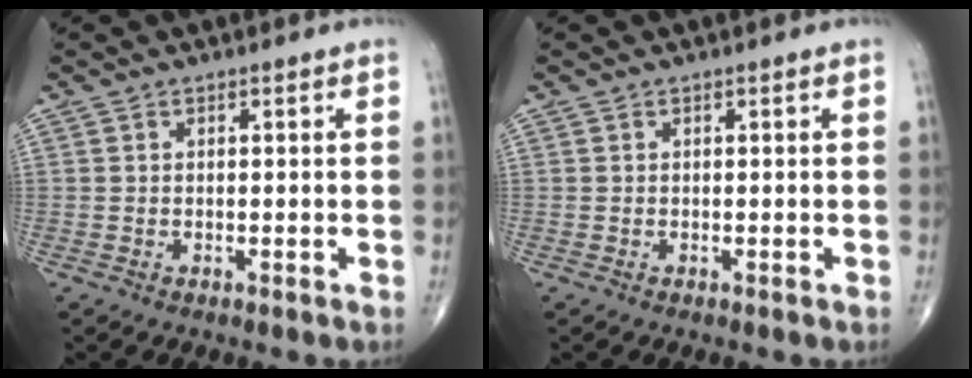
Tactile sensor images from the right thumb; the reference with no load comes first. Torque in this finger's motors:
{"motor_torque": [0.00, 0.00, 0.00, 0.00, 0.00]}